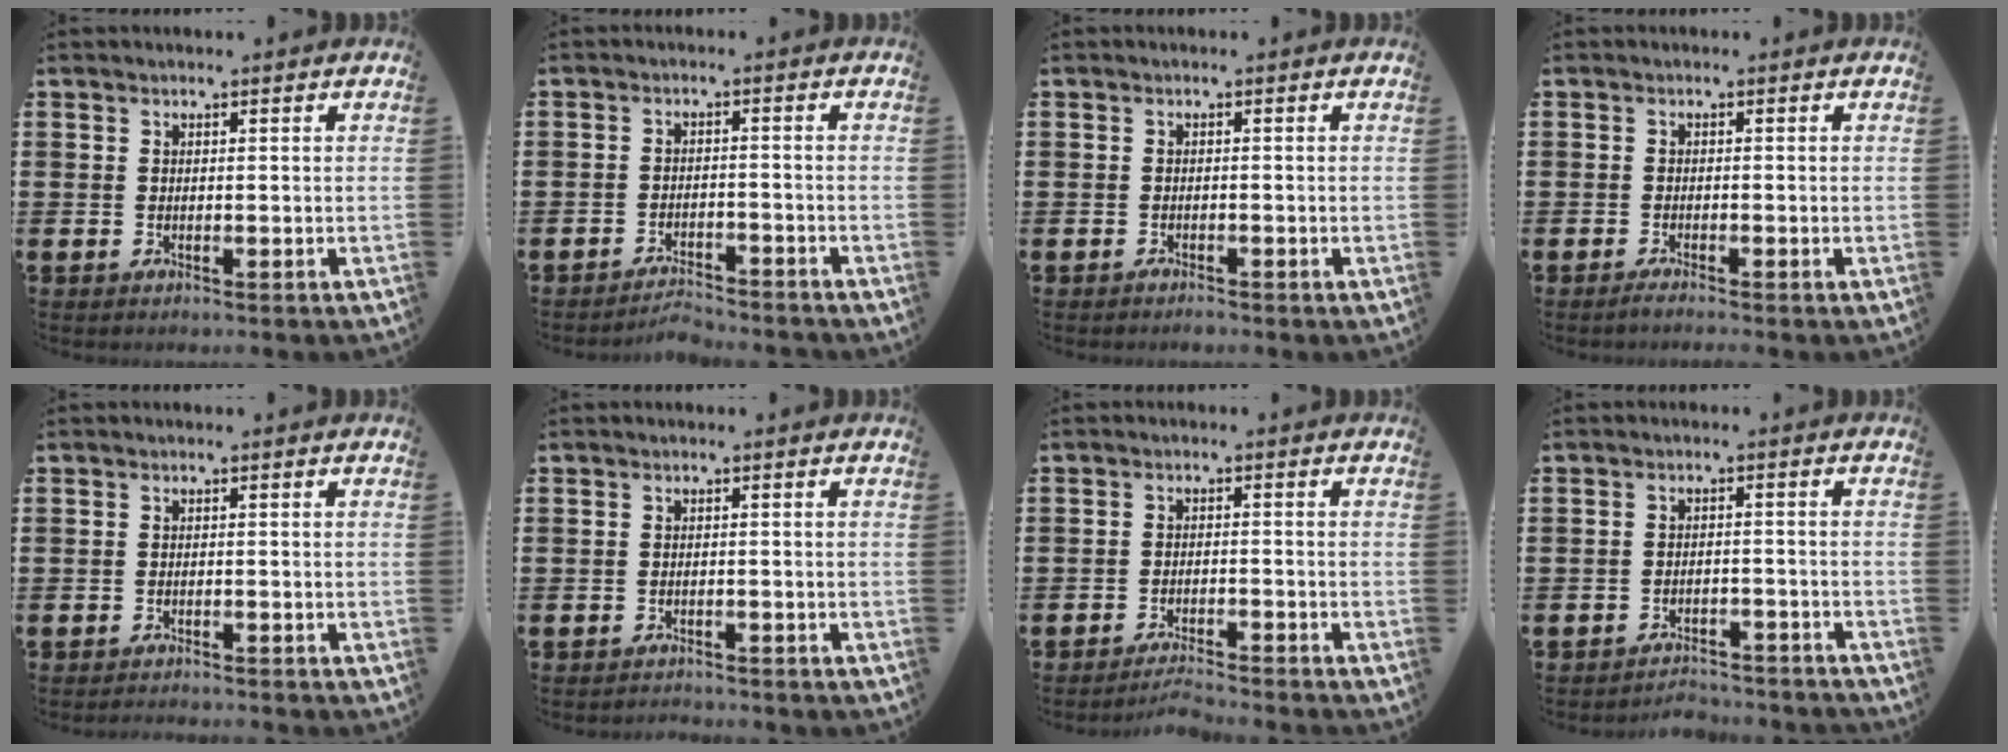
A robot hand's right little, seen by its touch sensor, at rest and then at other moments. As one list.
[{"total": 2.5, "force": [-2.5, -0.1, 0.0], "torque": [-0.005, 0.005, -0.053]}, {"total": 0.7, "force": [-0.7, 0.1, 0.0], "torque": [-0.004, -0.002, -0.015]}, {"total": 0.9, "force": [-0.6, -0.1, 0.6], "torque": [-0.009, -0.003, -0.011]}, {"total": 1.0, "force": [-1.0, -0.1, 0.0], "torque": [-0.002, 0.002, -0.021]}, {"total": 1.2, "force": [-1.2, -0.1, -0.1], "torque": [0.000, 0.003, -0.025]}, {"total": 2.3, "force": [-2.2, -0.2, 0.5], "torque": [-0.008, 0.006, -0.045]}, {"total": 2.7, "force": [-2.7, 0.0, -0.1], "torque": [-0.005, 0.004, -0.059]}]